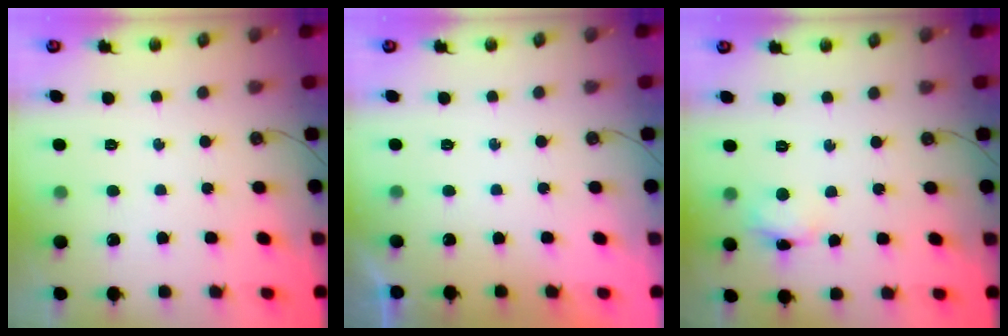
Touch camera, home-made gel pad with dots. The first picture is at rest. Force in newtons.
{"total": 0.0}
{"total": 4.5, "press": 4.5, "slide": 0.4}